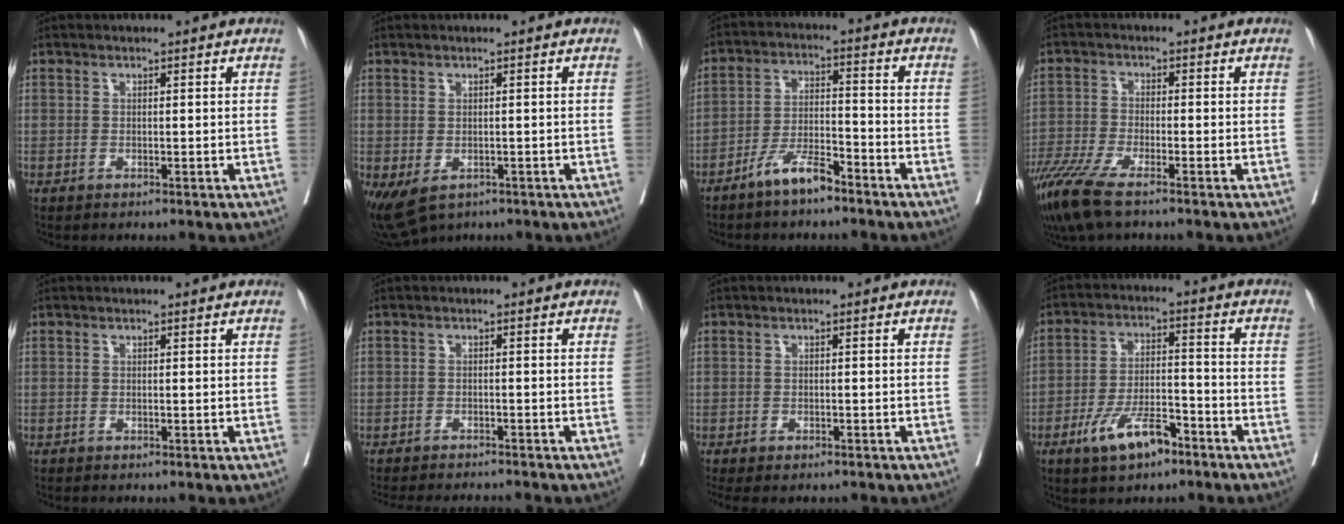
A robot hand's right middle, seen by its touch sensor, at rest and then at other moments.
{"total": 8.1, "force": [-4.0, 5.2, 4.7], "torque": [-0.100, -0.010, -0.055]}
{"total": 6.4, "force": [-5.0, 1.3, 3.8], "torque": [-0.073, -0.001, -0.096]}
{"total": 8.4, "force": [-6.1, 1.2, 5.7], "torque": [-0.113, -0.021, -0.115]}
{"total": 0.0}
{"total": 9.7, "force": [-9.1, 0.8, 3.2], "torque": [-0.038, -0.007, -0.124]}
{"total": 5.4, "force": [-4.3, 2.0, 2.6], "torque": [-0.039, -0.005, -0.058]}
{"total": 8.7, "force": [-5.5, 3.1, 6.1], "torque": [-0.113, 0.004, -0.095]}